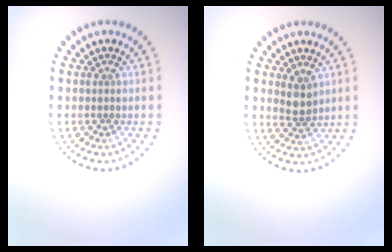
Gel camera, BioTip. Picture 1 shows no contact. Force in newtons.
{"total": 2.0, "press": 1.7, "slide": 1.1}